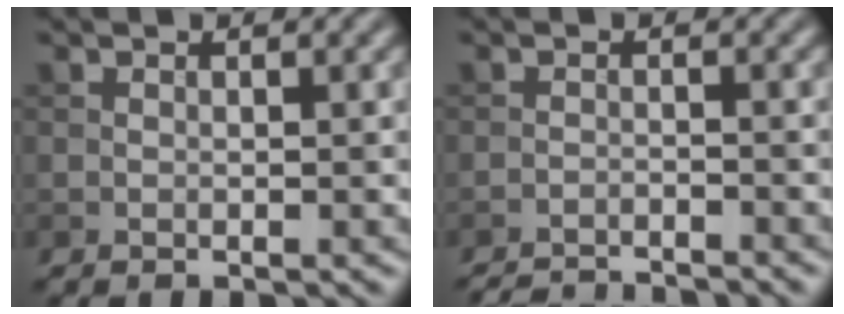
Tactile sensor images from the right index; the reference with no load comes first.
{"total": 5.4, "force": [-5.2, 0.6, 1.2], "torque": [-0.023, -0.015, -0.081]}